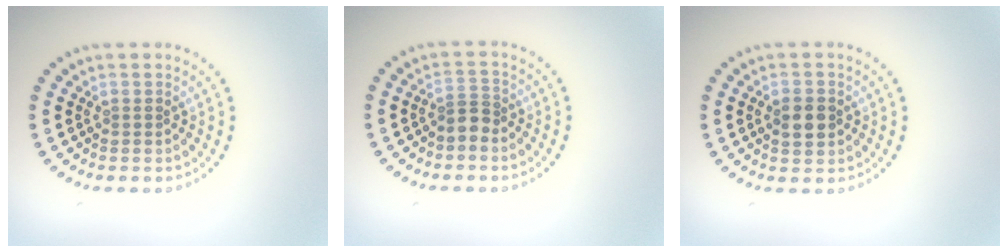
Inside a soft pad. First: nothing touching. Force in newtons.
{"total": 1.9, "press": 1.5, "slide": 1.1}
{"total": 2.9, "press": 2.9, "slide": 0.1}